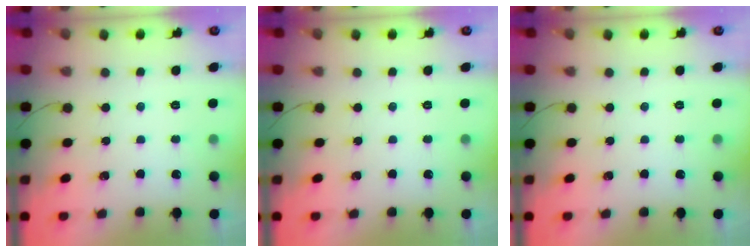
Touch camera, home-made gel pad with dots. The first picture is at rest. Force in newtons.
{"total": 0.0}
{"total": 0.0}